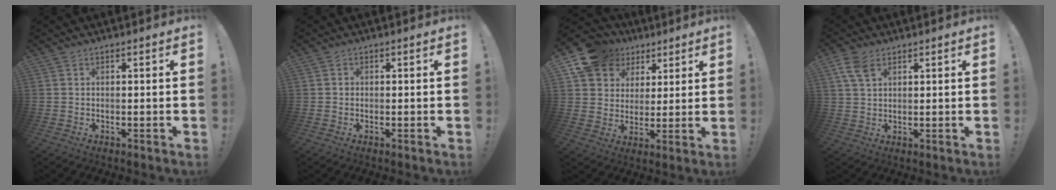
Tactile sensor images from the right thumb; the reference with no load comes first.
{"total": 0.7, "force": [-0.3, 0.6, 0.1], "torque": [-0.009, 0.005, -0.004]}
{"total": 12.8, "force": [7.3, 9.8, 3.9], "torque": [-0.072, -0.044, 0.145]}
{"total": 5.9, "force": [3.1, 3.2, 3.8], "torque": [-0.078, -0.003, 0.062]}